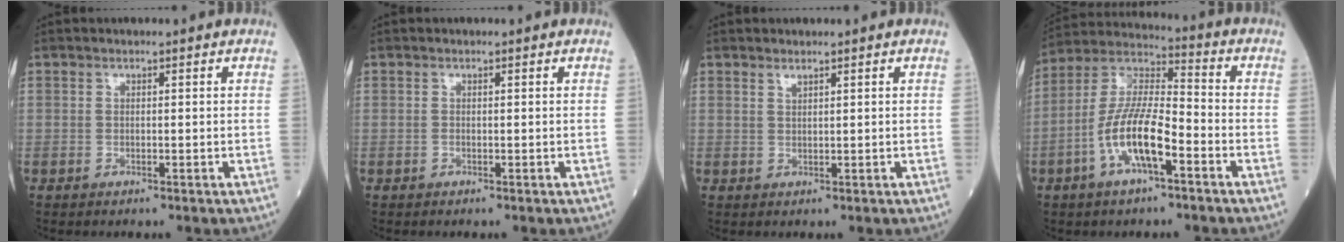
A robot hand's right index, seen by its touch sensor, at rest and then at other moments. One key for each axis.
{"total": 0.0}
{"total": 1.0, "fx": 0.9, "fy": 0.1, "fz": 0.5, "tx": -0.011, "ty": -0.004, "tz": 0.019}
{"total": 12.3, "fx": -4.5, "fy": 3.2, "fz": 11.0, "tx": -0.226, "ty": 0.007, "tz": -0.087}